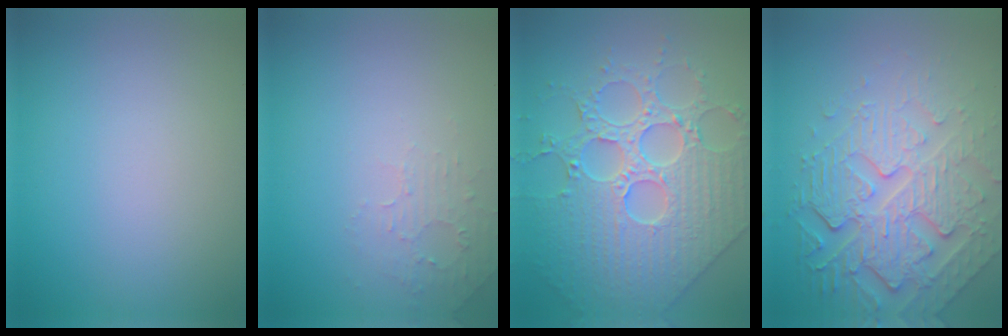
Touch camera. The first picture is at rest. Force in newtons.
{"total": 1.6, "press": 1.6, "slide": 0.4}
{"total": 6.7, "press": 6.0, "slide": 2.9}
{"total": 7.2, "press": 5.3, "slide": 4.9}